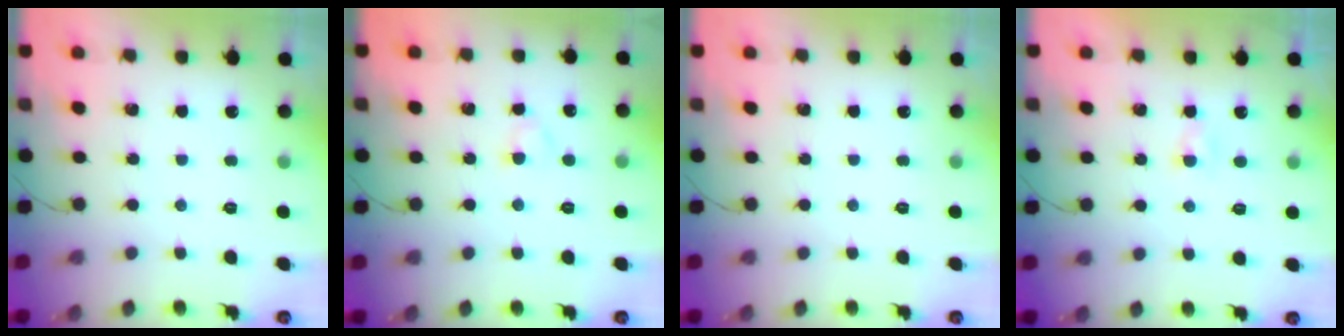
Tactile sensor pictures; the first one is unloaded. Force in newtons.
{"total": 2.4, "press": 2.1, "slide": 1.1}
{"total": 0.0}
{"total": 0.9, "press": 0.7, "slide": 0.6}